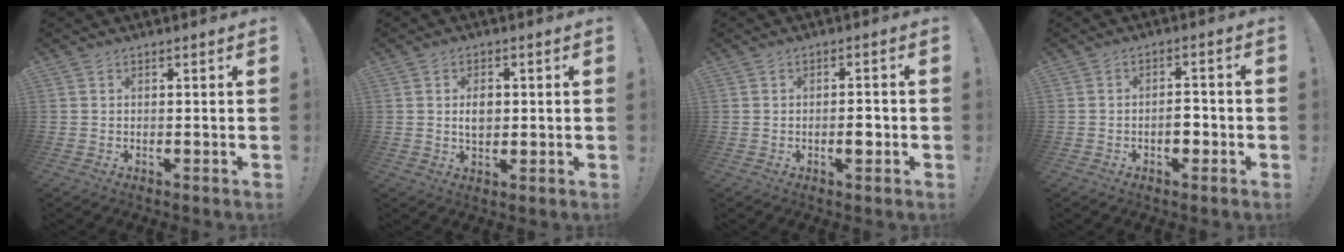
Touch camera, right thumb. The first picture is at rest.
{"total": 4.5, "force": [0.4, 3.1, 3.3], "torque": [-0.046, 0.001, 0.004]}
{"total": 3.1, "force": [-0.8, 1.4, 2.6], "torque": [-0.025, 0.002, -0.016]}
{"total": 4.8, "force": [-1.7, 2.8, 3.5], "torque": [-0.053, 0.012, -0.030]}